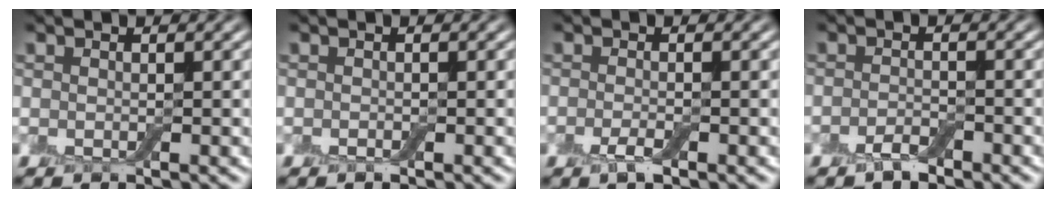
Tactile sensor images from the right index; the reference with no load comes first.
{"total": 0.0}
{"total": 1.3, "force": [-0.8, 0.3, 1.0], "torque": [-0.019, -0.003, -0.018]}
{"total": 1.4, "force": [-1.2, 0.4, 0.6], "torque": [-0.015, 0.002, -0.023]}